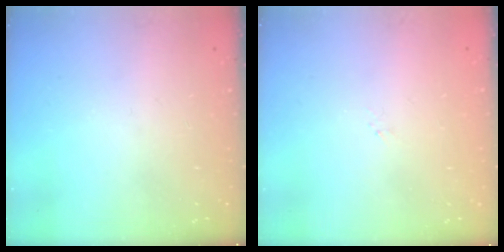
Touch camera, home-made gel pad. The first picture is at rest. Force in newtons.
{"total": 1.3, "press": 1.2, "slide": 0.3}